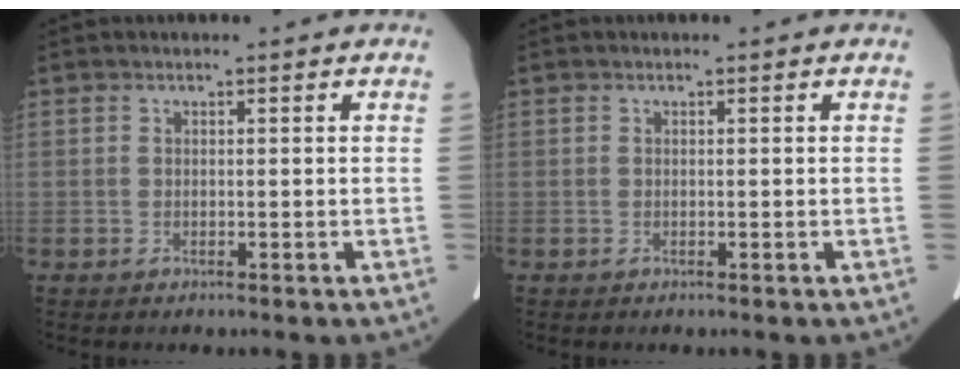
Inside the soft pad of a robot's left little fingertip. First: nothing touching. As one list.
[{"total": 0.0}]